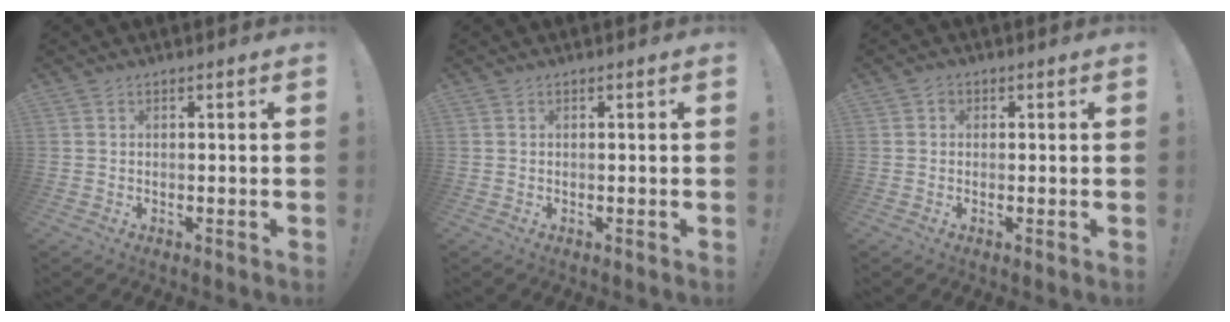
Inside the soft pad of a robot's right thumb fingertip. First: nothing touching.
{"total": 0.0}
{"total": 1.4, "force": [0.2, 1.3, 0.5], "torque": [-0.001, 0.002, 0.001]}